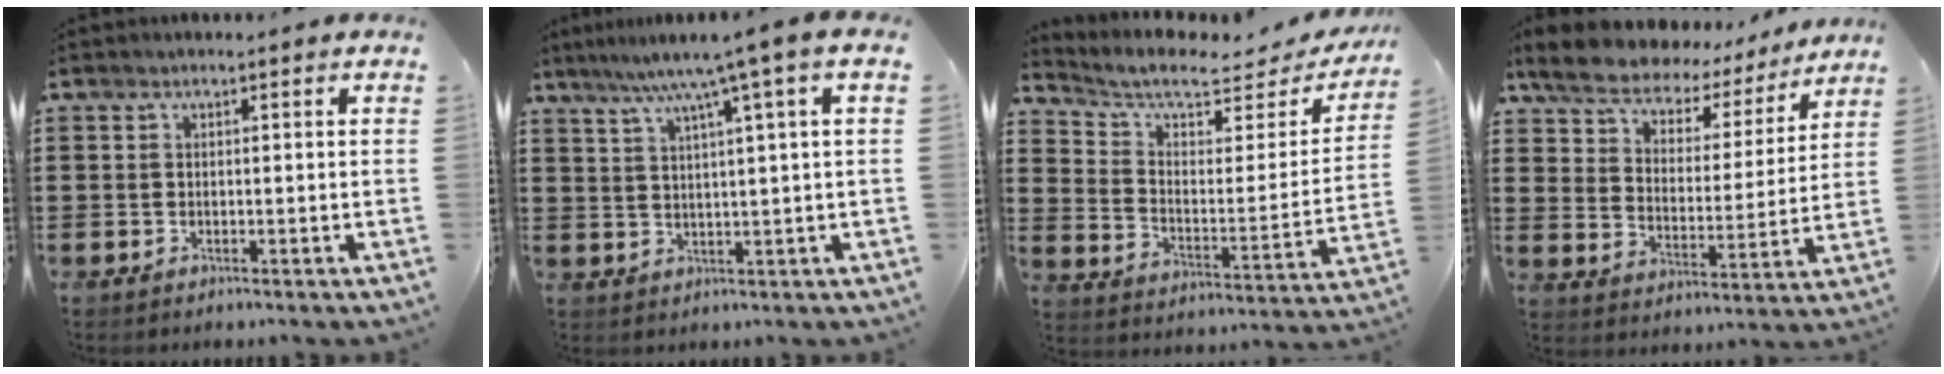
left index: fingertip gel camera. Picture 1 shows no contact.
{"total": 6.4, "force": [3.6, -0.6, 5.3], "torque": [-0.115, -0.011, 0.054]}
{"total": 6.7, "force": [5.6, 1.6, 3.3], "torque": [-0.085, -0.039, 0.092]}
{"total": 6.8, "force": [6.1, 2.4, 1.9], "torque": [-0.069, -0.036, 0.105]}